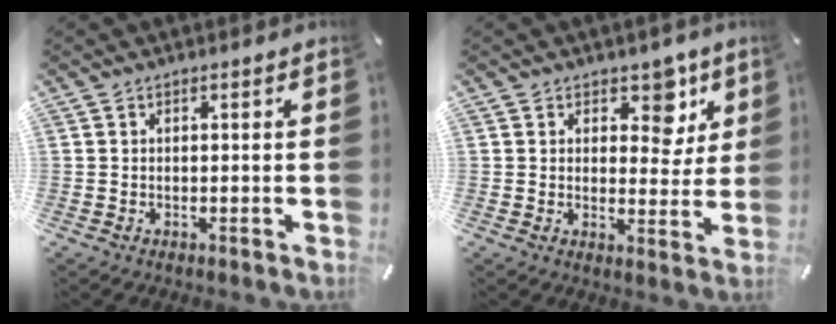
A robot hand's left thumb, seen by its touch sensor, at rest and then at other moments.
{"total": 7.9, "force": [4.4, 5.1, 4.2], "torque": [-0.029, -0.028, 0.067]}